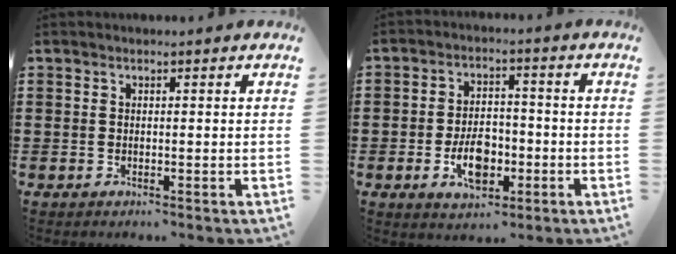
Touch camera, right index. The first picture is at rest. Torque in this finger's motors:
{"motor_torque": [1.44, 0.70, 0.39, 0.08]}